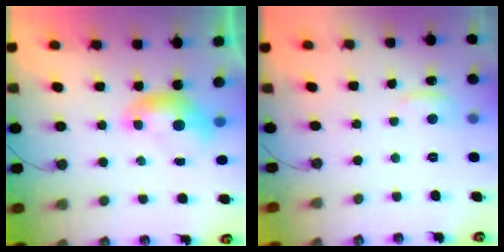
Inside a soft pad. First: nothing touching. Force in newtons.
{"total": 2.0, "press": 1.9, "slide": 0.4}